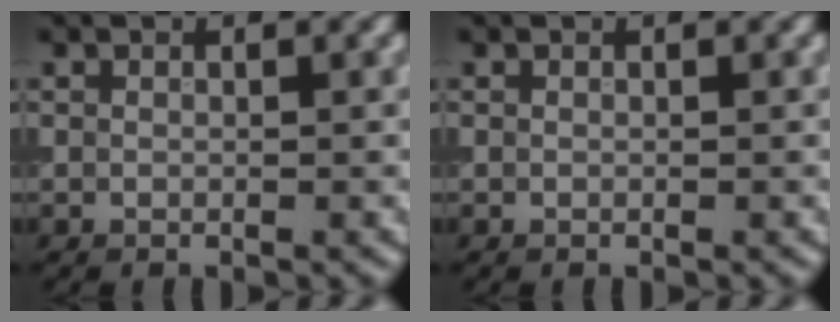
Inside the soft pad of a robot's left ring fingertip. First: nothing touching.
{"total": 0.0}